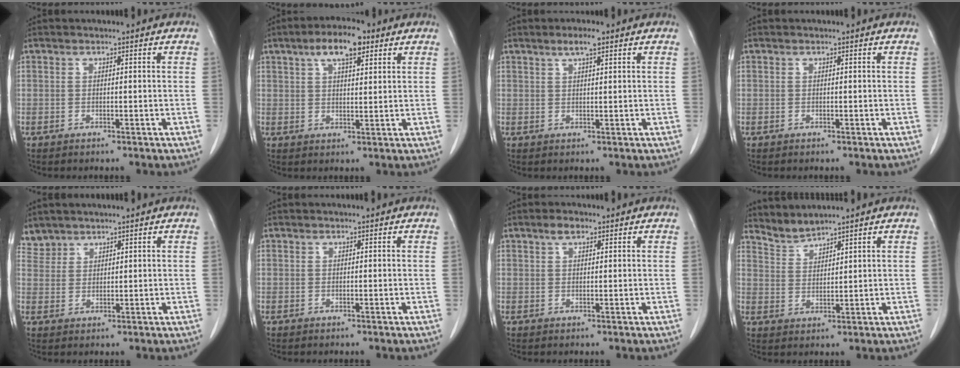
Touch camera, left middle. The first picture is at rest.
{"total": 7.2, "force": [4.1, 2.3, 5.4], "torque": [-0.099, 0.016, 0.066]}
{"total": 2.7, "force": [1.7, 0.4, 2.0], "torque": [-0.041, 0.004, 0.030]}
{"total": 0.0}
{"total": 2.9, "force": [2.7, 1.1, -0.5], "torque": [0.013, 0.010, 0.056]}
{"total": 0.0}
{"total": 2.1, "force": [1.3, 0.8, 1.4], "torque": [-0.030, 0.007, 0.024]}
{"total": 3.2, "force": [3.2, -0.5, -0.5], "torque": [0.006, -0.002, 0.071]}